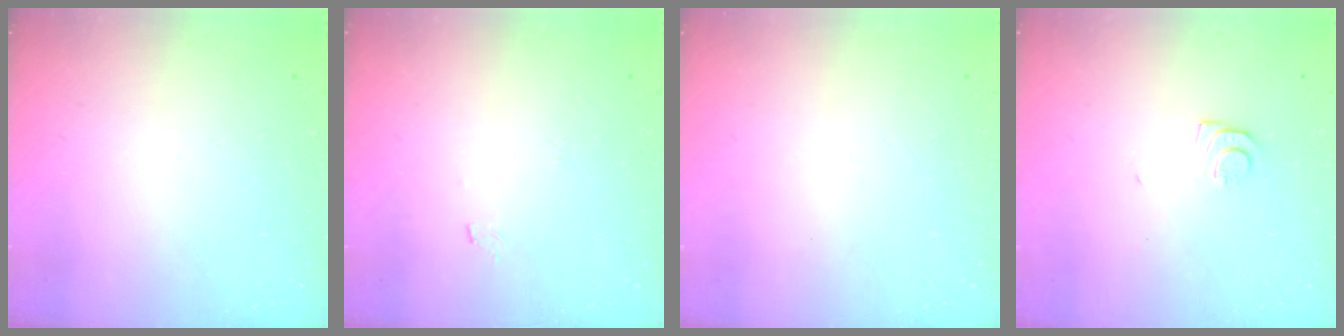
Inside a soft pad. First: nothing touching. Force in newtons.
{"total": 4.1, "press": 4.1, "slide": 0.4}
{"total": 0.0}
{"total": 7.3, "press": 7.2, "slide": 0.8}